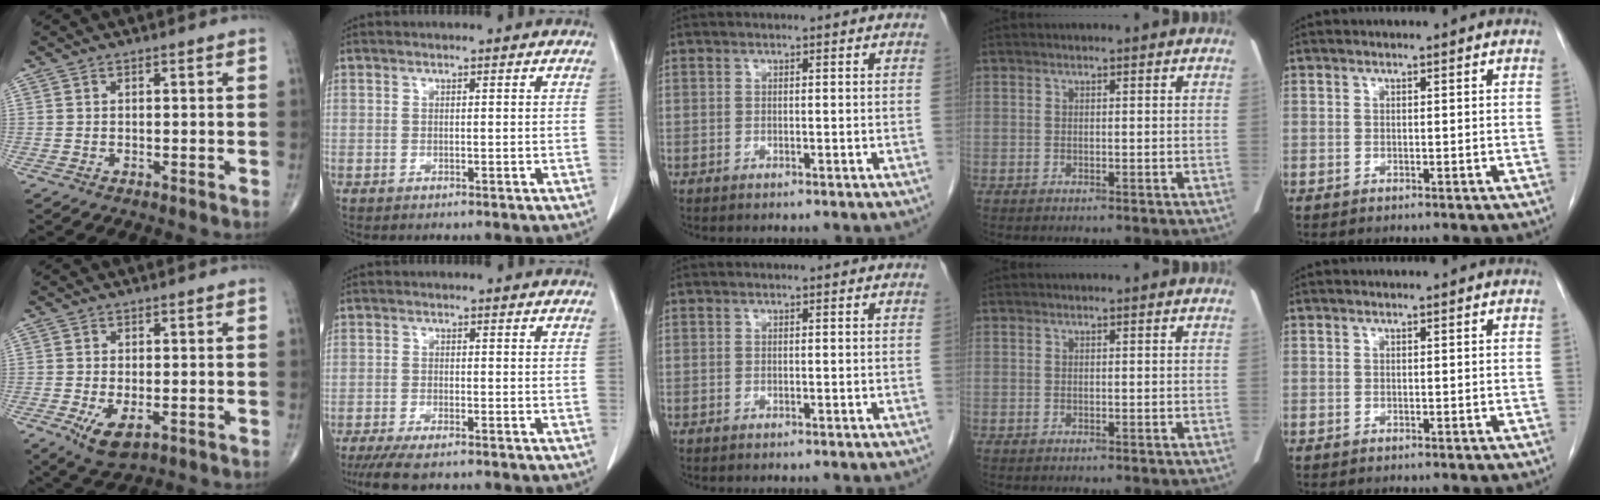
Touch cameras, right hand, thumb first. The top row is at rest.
{"thumb": {"total": 5.8, "force": [-1.8, 2.8, 4.7], "torque": [-0.086, -0.013, -0.024]}, "index": {"total": 5.9, "force": [-4.8, 0.9, 3.2], "torque": [-0.053, -0.013, -0.078]}}